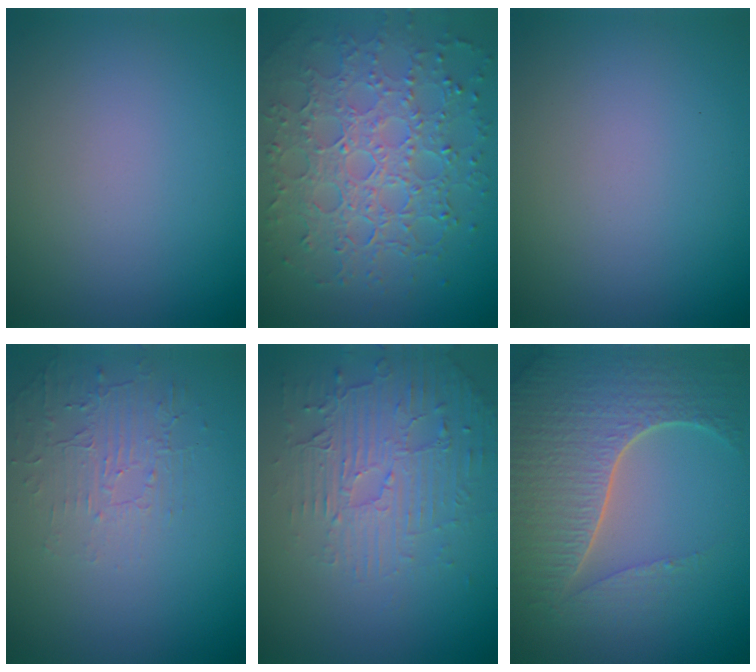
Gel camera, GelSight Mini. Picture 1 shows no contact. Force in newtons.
{"total": 8.0, "press": 5.6, "slide": 5.7}
{"total": 0.0}
{"total": 1.9, "press": 0.8, "slide": 1.7}
{"total": 4.8, "press": 3.3, "slide": 3.4}
{"total": 7.8, "press": 5.4, "slide": 5.7}